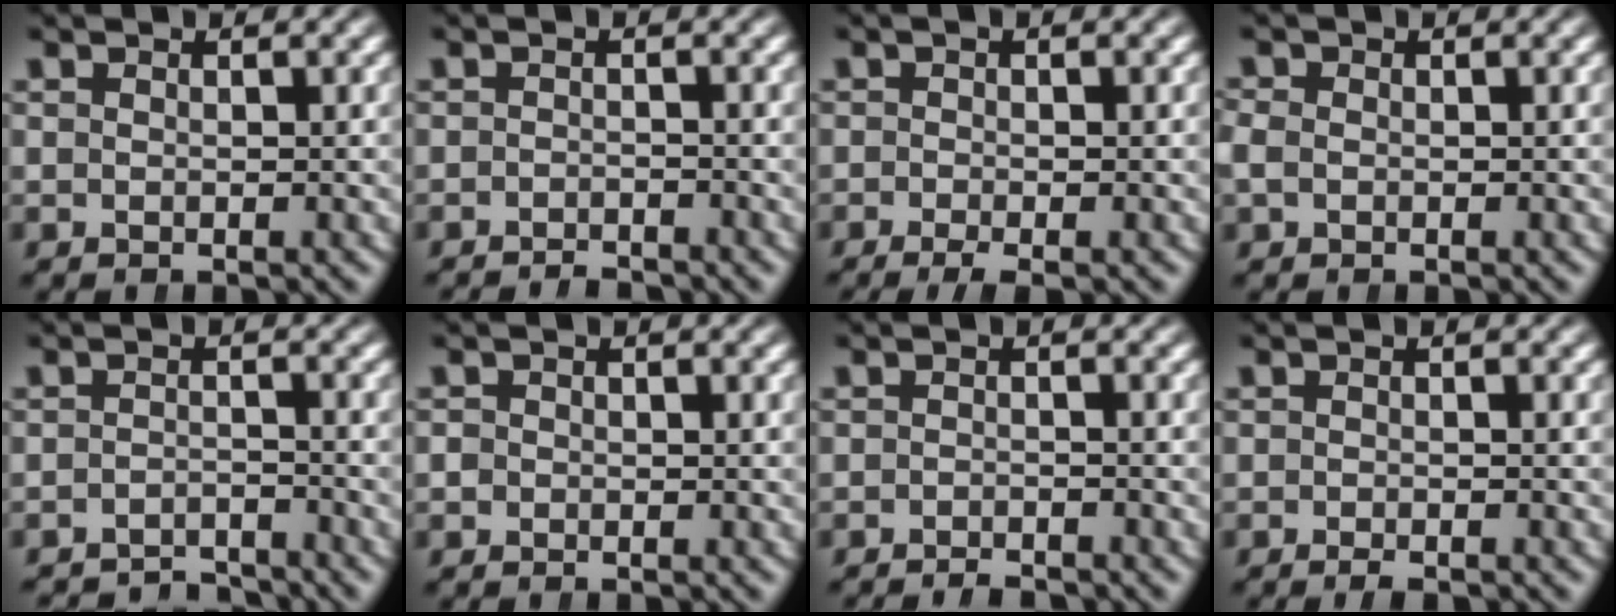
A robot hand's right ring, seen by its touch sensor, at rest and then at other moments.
{"total": 2.4, "force": [-2.4, -0.1, 0.1], "torque": [0.011, -0.005, -0.039]}
{"total": 2.5, "force": [-1.6, 0.6, 1.8], "torque": [-0.024, 0.000, -0.025]}
{"total": 1.5, "force": [-0.5, 1.3, 0.6], "torque": [-0.022, -0.006, -0.005]}
{"total": 4.0, "force": [-4.0, 0.4, 0.3], "torque": [0.015, -0.008, -0.065]}
{"total": 0.9, "force": [-0.5, 0.7, 0.0], "torque": [-0.002, -0.003, -0.008]}
{"total": 2.0, "force": [-2.0, -0.1, 0.1], "torque": [0.009, -0.004, -0.033]}
{"total": 1.0, "force": [-0.9, 0.0, 0.5], "torque": [-0.003, 0.003, -0.017]}